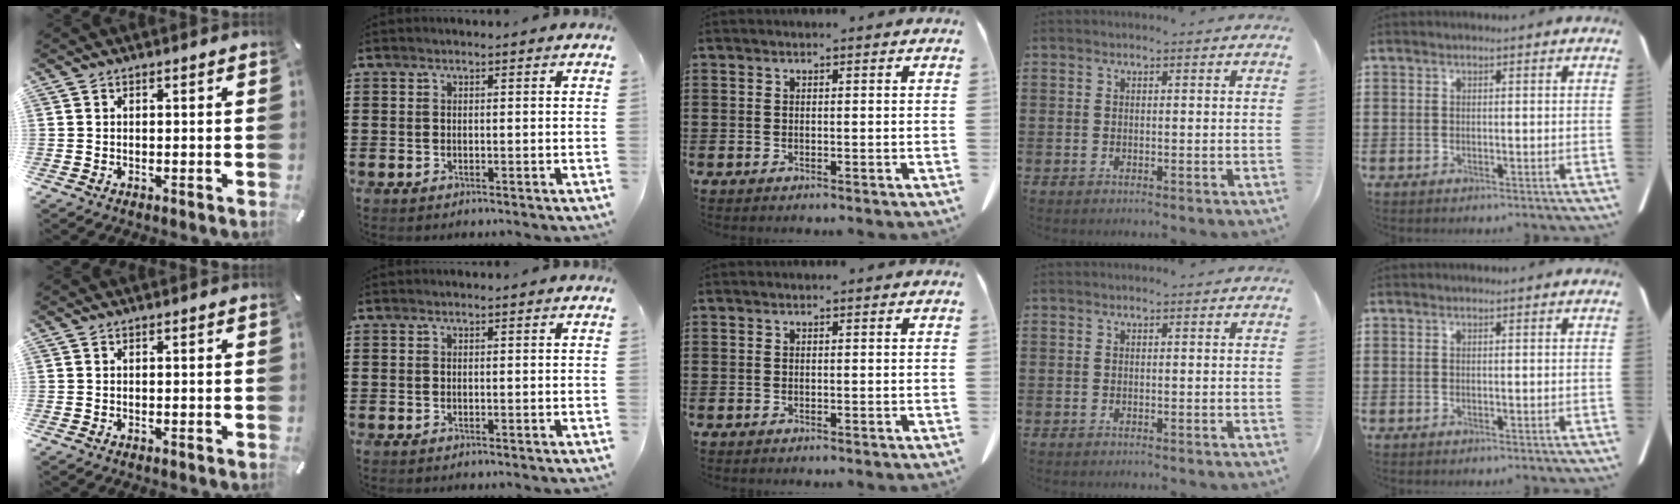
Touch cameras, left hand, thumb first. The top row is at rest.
{}